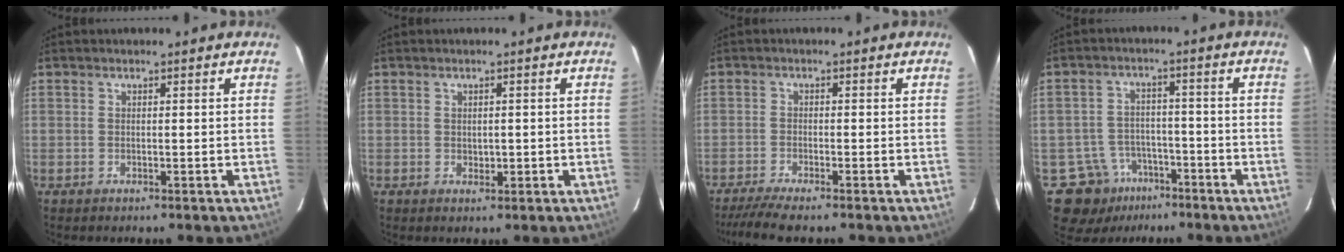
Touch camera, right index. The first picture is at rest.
{"total": 1.4, "force": [-0.1, 1.0, 1.0], "torque": [-0.015, 0.000, 0.001]}
{"total": 6.1, "force": [-5.0, 0.3, 3.4], "torque": [-0.057, -0.016, -0.085]}
{"total": 9.4, "force": [-5.3, 7.7, 1.0], "torque": [-0.027, 0.027, -0.072]}